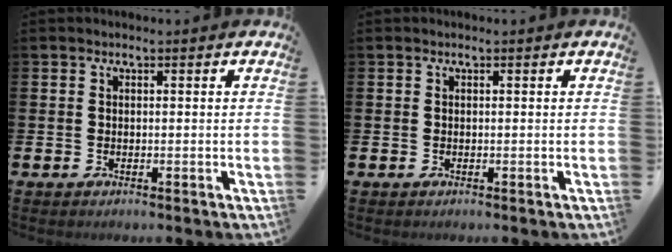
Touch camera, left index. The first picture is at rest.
{"total": 0.0}